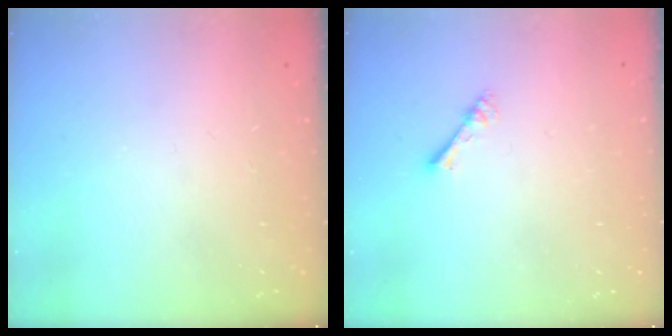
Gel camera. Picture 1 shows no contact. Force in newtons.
{"total": 2.4, "press": 2.4, "slide": 0.2}